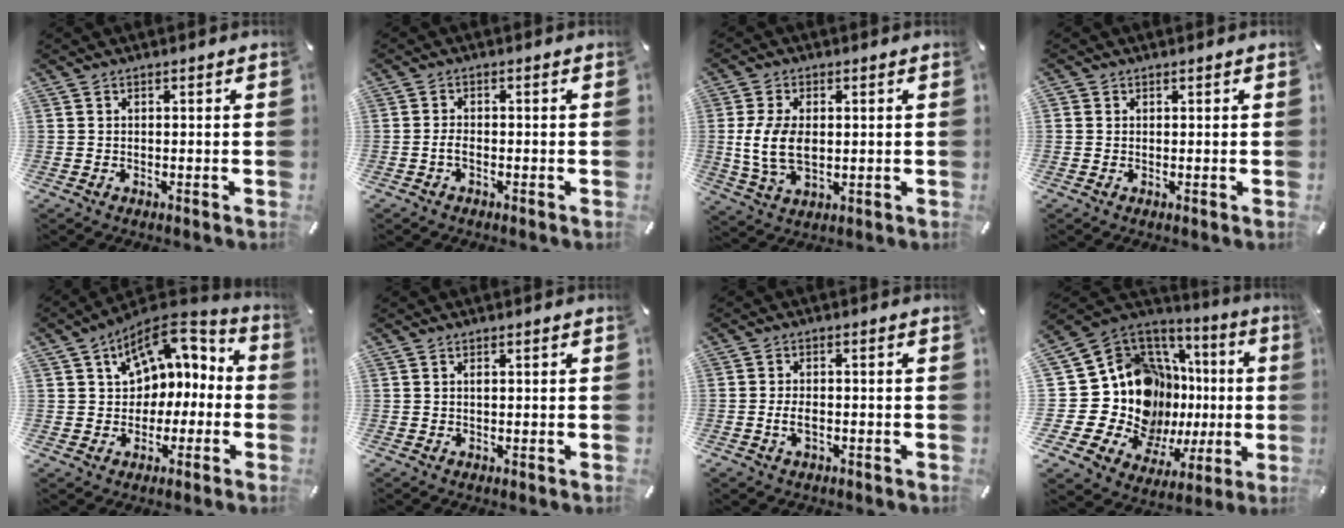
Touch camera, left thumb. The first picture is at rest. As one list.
[{"total": 2.0, "force": [-0.9, 1.0, 1.5], "torque": [-0.036, 0.003, -0.020]}, {"total": 9.5, "force": [0.6, 5.7, 7.6], "torque": [-0.177, 0.000, 0.008]}, {"total": 0.5, "force": [0.2, 0.5, 0.1], "torque": [0.001, 0.003, 0.003]}, {"total": 10.6, "force": [4.5, 8.4, 4.6], "torque": [-0.067, -0.026, 0.084]}, {"total": 0.7, "force": [0.2, 0.1, 0.6], "torque": [-0.013, -0.001, 0.004]}, {"total": 3.3, "force": [-1.1, 1.9, 2.4], "torque": [-0.051, 0.004, -0.020]}, {"total": 21.0, "force": [1.6, 15.5, 14.0], "torque": [-0.239, -0.106, 0.078]}]